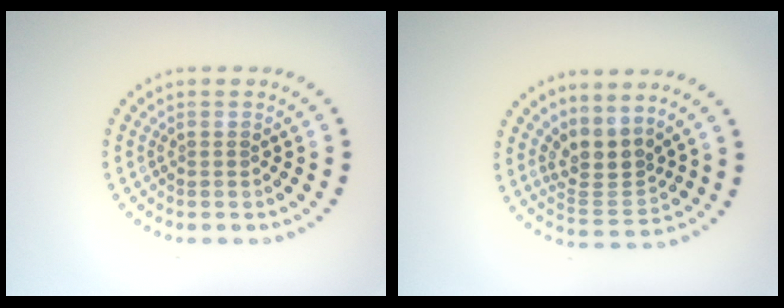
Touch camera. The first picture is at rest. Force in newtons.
{"total": 3.2, "press": 2.4, "slide": 2.2}